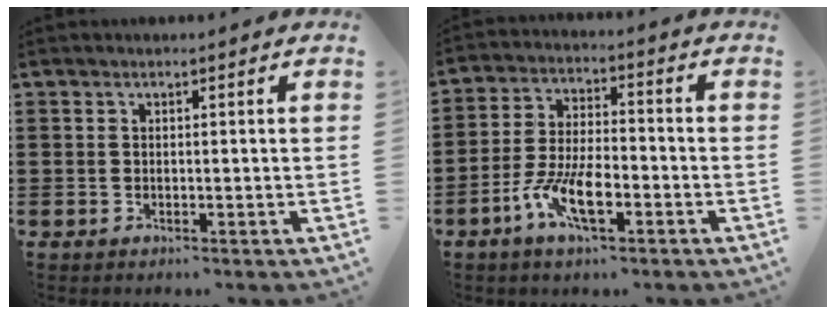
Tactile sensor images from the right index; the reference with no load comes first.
{"total": 8.4, "force": [-4.0, 2.9, 6.8], "torque": [-0.159, -0.014, -0.078]}